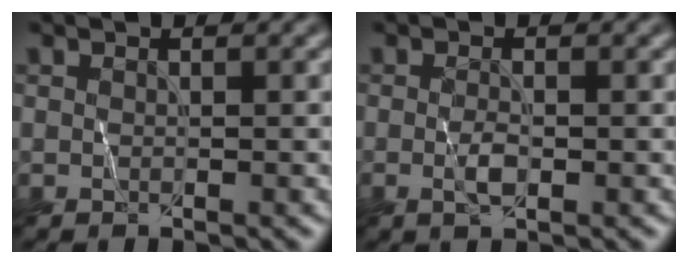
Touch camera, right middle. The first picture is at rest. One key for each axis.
{"total": 1.6, "fx": -0.4, "fy": 0.5, "fz": 1.5, "tx": -0.031, "ty": -0.001, "tz": -0.009}